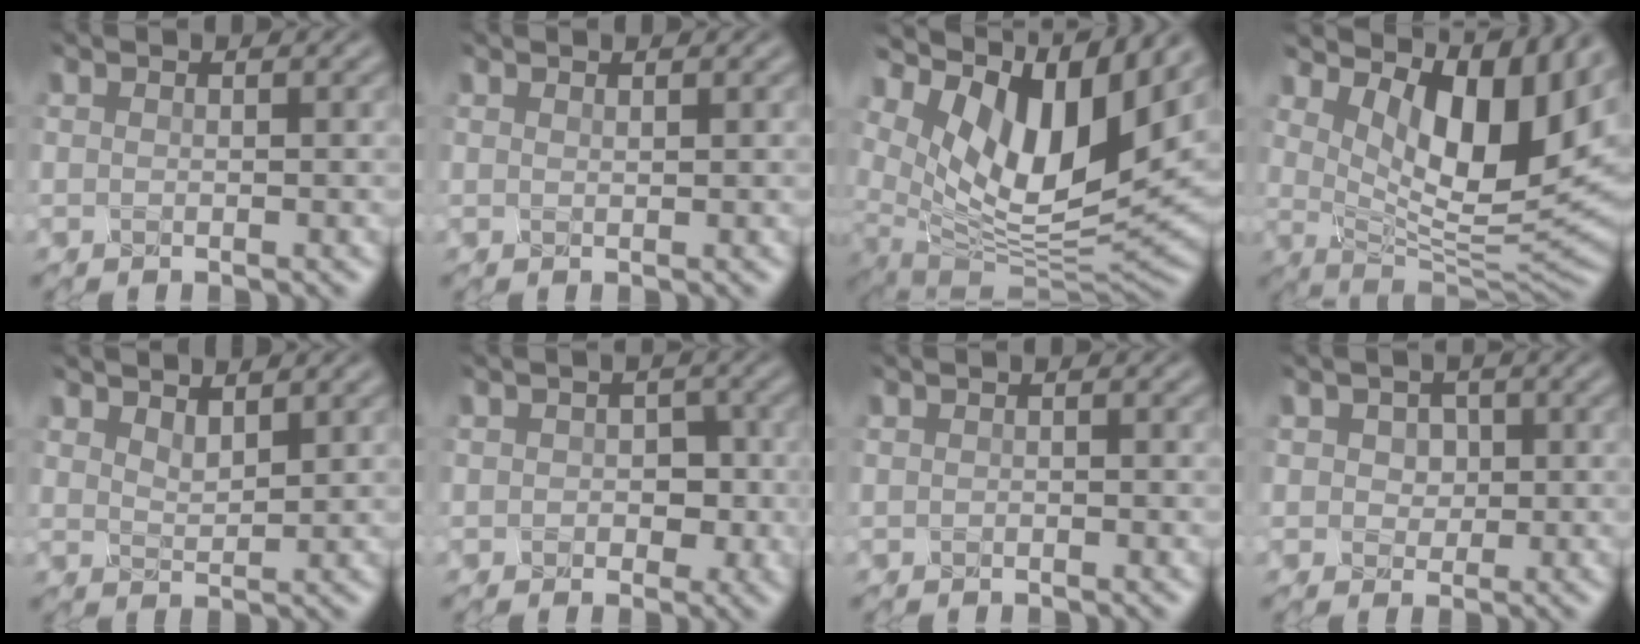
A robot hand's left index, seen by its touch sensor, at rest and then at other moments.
{"total": 0.6, "force": [0.5, 0.1, 0.2], "torque": [-0.009, 0.000, 0.010]}
{"total": 14.7, "force": [4.2, 7.2, 12.1], "torque": [-0.231, 0.022, 0.061]}
{"total": 15.0, "force": [5.0, 7.6, 11.9], "torque": [-0.227, 0.024, 0.089]}
{"total": 2.9, "force": [2.0, 1.2, 1.7], "torque": [-0.041, -0.006, 0.030]}
{"total": 3.6, "force": [-0.9, 2.8, 2.0], "torque": [-0.054, -0.005, 0.000]}
{"total": 0.0}
{"total": 3.4, "force": [0.4, 2.9, 1.7], "torque": [-0.070, 0.003, 0.018]}